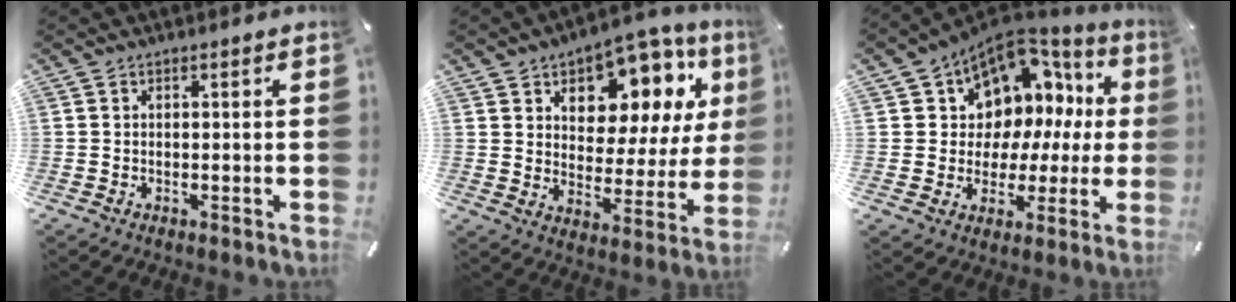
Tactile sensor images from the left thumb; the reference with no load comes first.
{"total": 11.7, "force": [7.4, 7.7, 4.7], "torque": [-0.064, -0.070, 0.130]}
{"total": 10.8, "force": [5.6, 8.6, 3.2], "torque": [-0.051, -0.068, 0.103]}